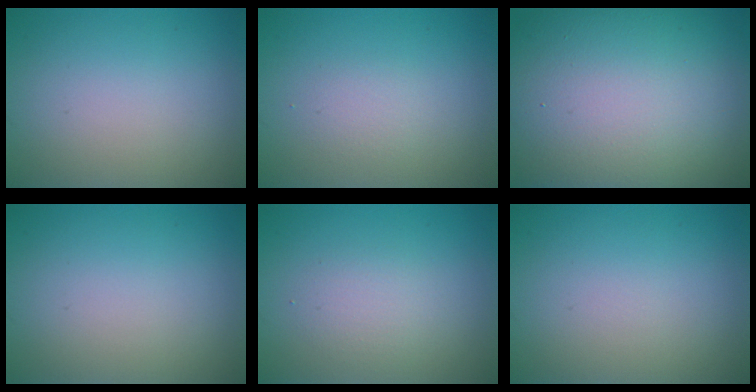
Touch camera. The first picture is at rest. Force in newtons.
{"total": 1.3, "press": 1.2, "slide": 0.1}
{"total": 18.9, "press": 18.8, "slide": 1.2}
{"total": 0.0}
{"total": 1.8, "press": 1.8, "slide": 0.1}
{"total": 0.0}